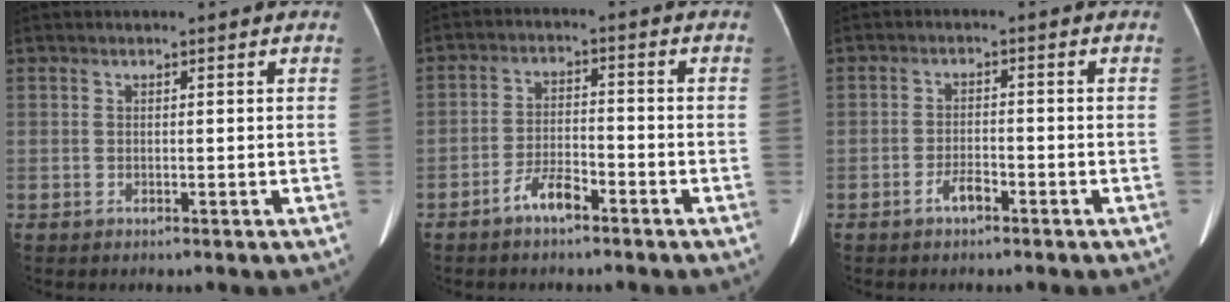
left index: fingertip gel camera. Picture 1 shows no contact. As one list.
[{"total": 4.5, "force": [-3.3, 1.3, 2.8], "torque": [-0.059, 0.005, -0.061]}, {"total": 2.6, "force": [-1.9, 0.8, 1.6], "torque": [-0.031, 0.002, -0.034]}]